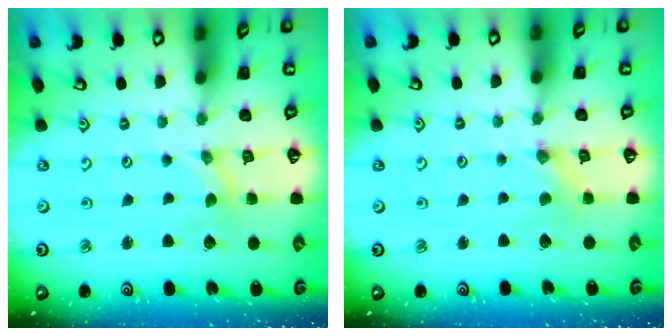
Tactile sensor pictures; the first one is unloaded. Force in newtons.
{"total": 0.0}